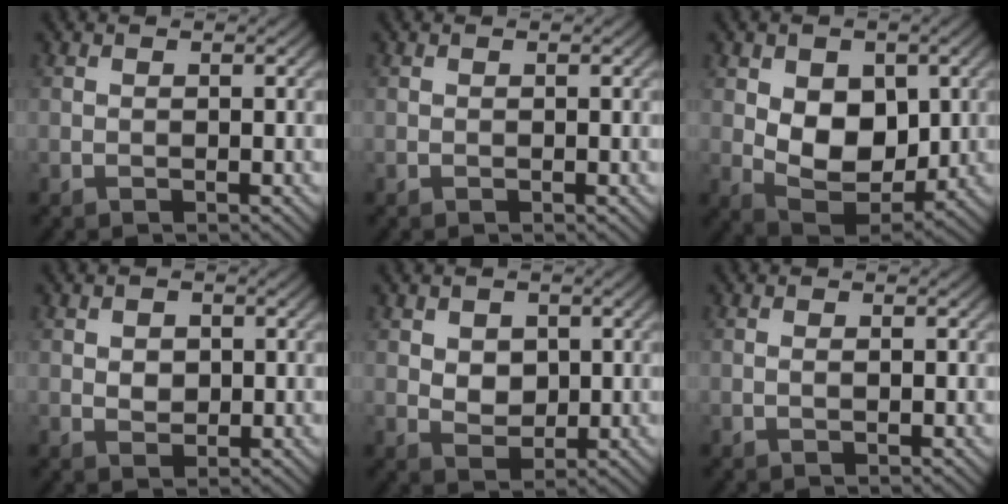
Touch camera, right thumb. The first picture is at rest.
{"total": 0.0}
{"total": 9.1, "force": [1.0, 6.2, 6.6], "torque": [-0.123, -0.013, 0.016]}
{"total": 2.0, "force": [0.4, 1.6, 1.1], "torque": [-0.024, -0.003, 0.005]}
{"total": 3.3, "force": [0.9, 2.5, 1.9], "torque": [-0.043, -0.004, 0.013]}
{"total": 0.6, "force": [-0.1, 0.1, 0.5], "torque": [-0.011, -0.001, -0.002]}